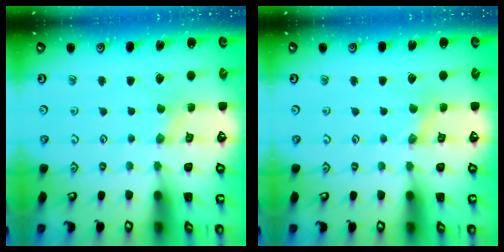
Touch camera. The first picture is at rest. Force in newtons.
{"total": 1.5, "press": 1.5, "slide": 0.4}